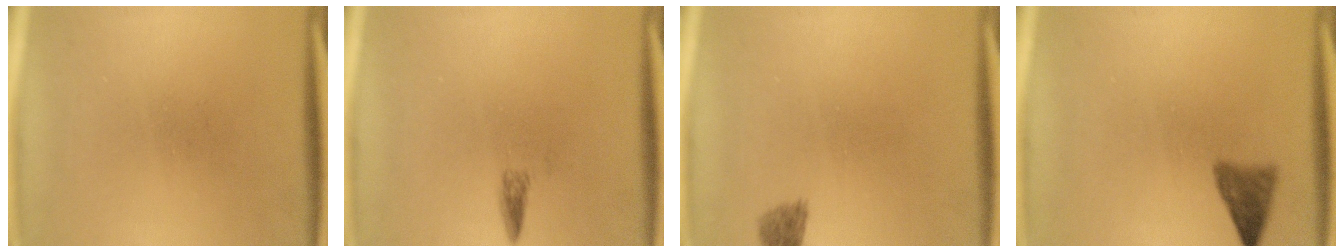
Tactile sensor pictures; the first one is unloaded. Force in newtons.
{"total": 1.2}
{"total": 1.9}
{"total": 2.9}